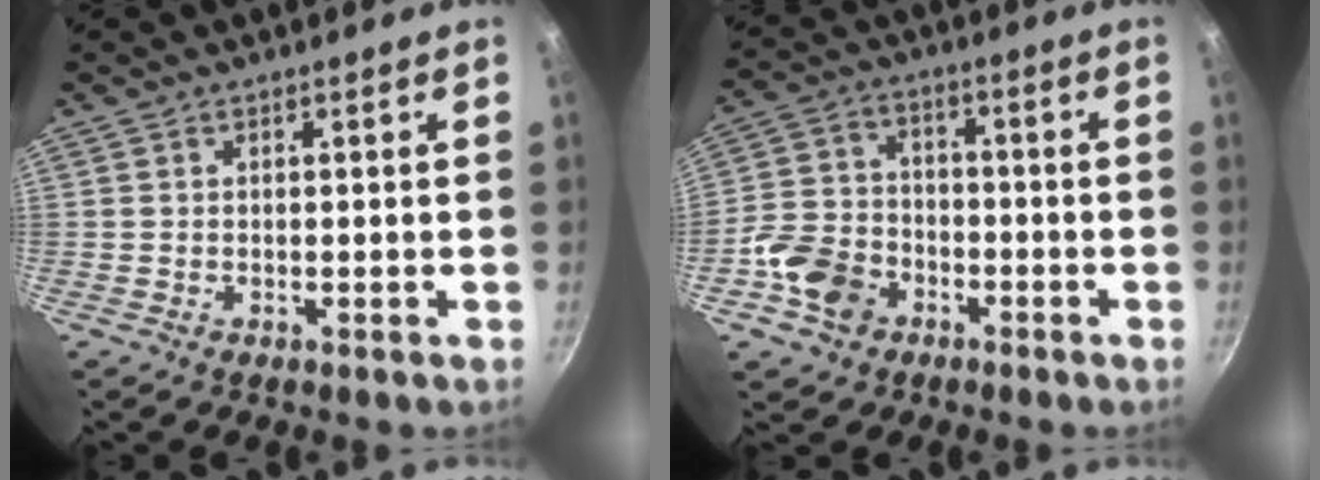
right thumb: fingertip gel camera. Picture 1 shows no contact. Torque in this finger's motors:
{"motor_torque": [0.49, 0.23, 0.75, -0.36, 0.08]}